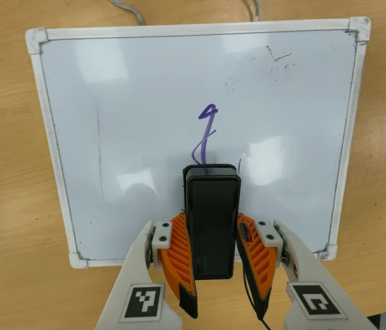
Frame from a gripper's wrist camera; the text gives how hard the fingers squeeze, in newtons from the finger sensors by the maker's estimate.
{"total": 5.7, "left": 5.0, "right": 6.3}